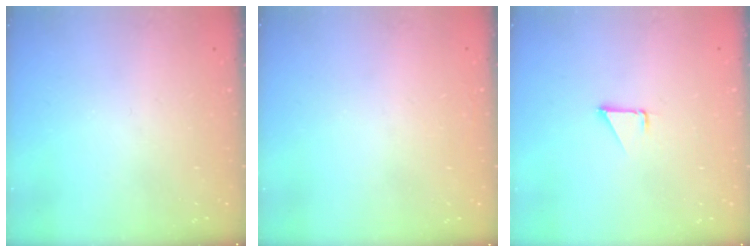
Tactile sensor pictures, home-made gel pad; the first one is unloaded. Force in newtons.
{"total": 1.6, "press": 1.6, "slide": 0.0}
{"total": 1.3, "press": 1.3, "slide": 0.1}